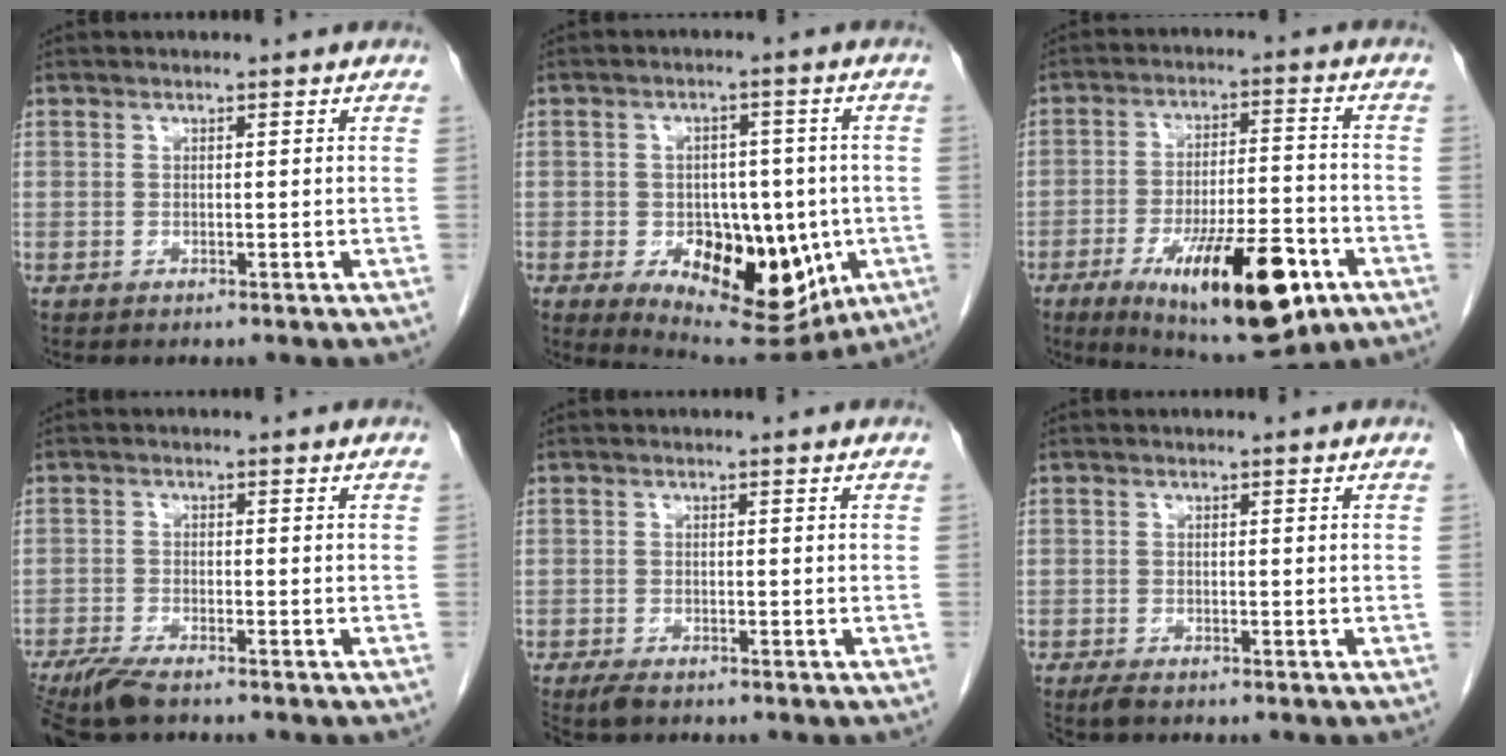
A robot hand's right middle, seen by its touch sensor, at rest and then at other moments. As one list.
[{"total": 16.8, "force": [-4.7, 8.9, 13.4], "torque": [-0.202, -0.001, -0.046]}, {"total": 18.6, "force": [-9.0, 4.8, 15.6], "torque": [-0.224, -0.013, -0.130]}, {"total": 6.3, "force": [-5.0, 1.0, 3.6], "torque": [-0.066, -0.016, -0.088]}, {"total": 2.7, "force": [-2.1, 0.8, 1.5], "torque": [-0.028, -0.007, -0.032]}, {"total": 1.6, "force": [-1.3, 0.4, 0.9], "torque": [-0.021, -0.004, -0.020]}]